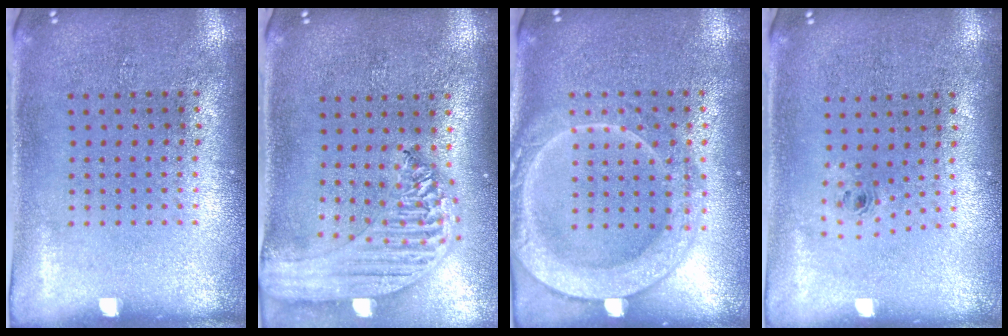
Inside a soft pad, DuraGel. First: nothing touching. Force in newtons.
{"total": 2.2, "press": 2.0, "slide": 1.0}
{"total": 2.0, "press": 2.0, "slide": 0.3}
{"total": 0.6, "press": 0.3, "slide": 0.6}